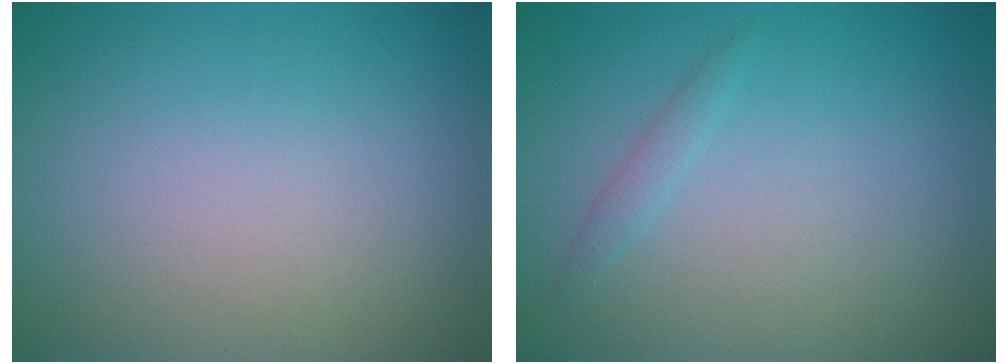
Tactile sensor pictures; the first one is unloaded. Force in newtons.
{"total": 0.8, "press": 0.8, "slide": 0.0}